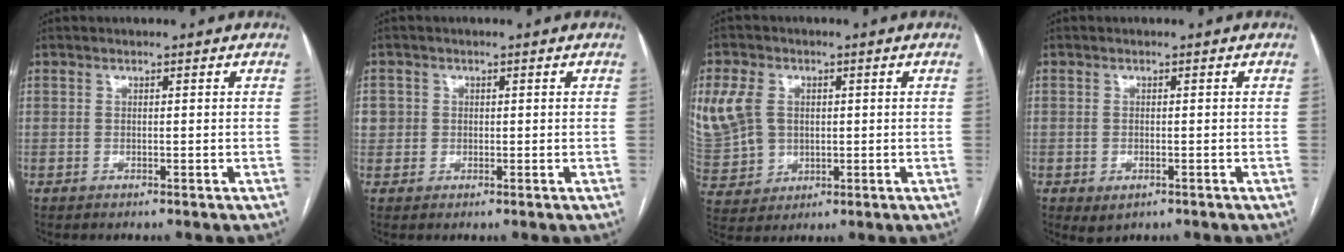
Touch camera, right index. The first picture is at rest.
{"total": 2.9, "force": [0.5, 2.8, 0.2], "torque": [0.005, 0.008, 0.013]}
{"total": 13.0, "force": [3.1, 10.5, 7.0], "torque": [-0.188, 0.017, 0.079]}
{"total": 2.1, "force": [-0.8, 1.3, 1.4], "torque": [-0.025, -0.002, 0.003]}